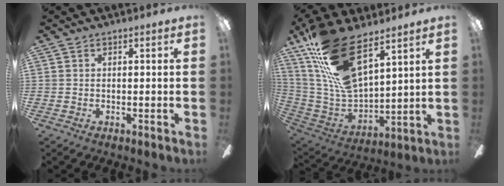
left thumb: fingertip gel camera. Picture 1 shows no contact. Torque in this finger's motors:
{"motor_torque": [0.40, 0.62, 1.78, -0.99, 0.68]}